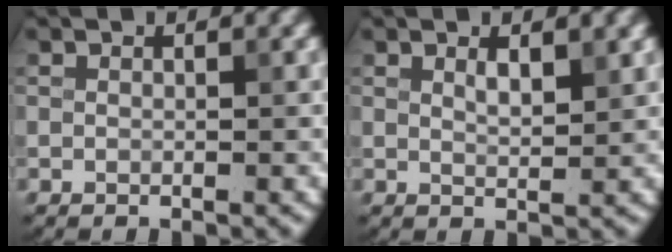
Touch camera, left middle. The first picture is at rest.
{"total": 1.7, "force": [1.0, 0.4, 1.2], "torque": [-0.020, -0.001, 0.018]}